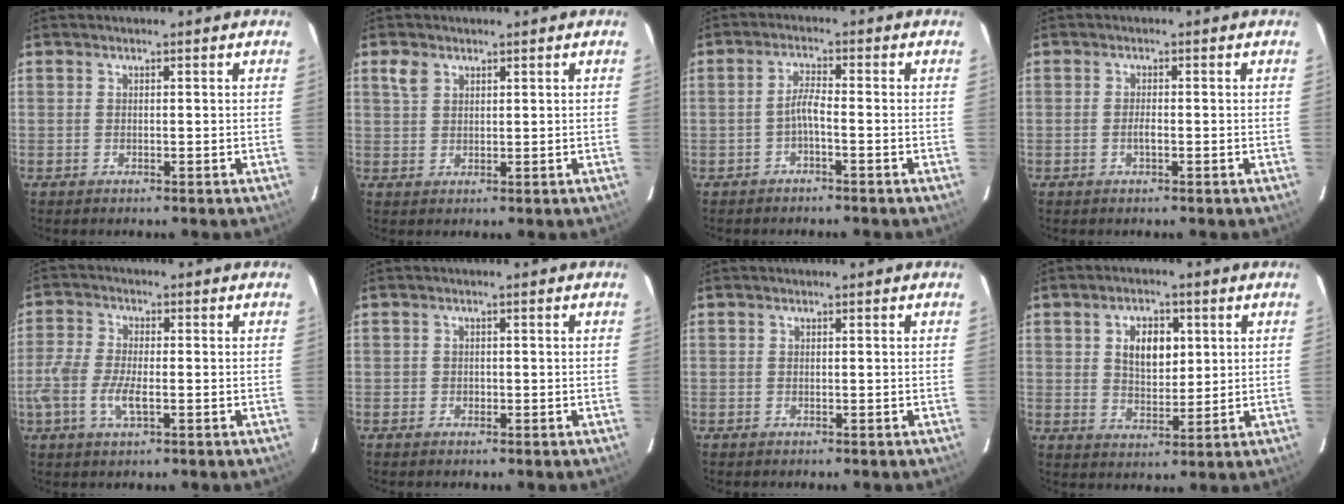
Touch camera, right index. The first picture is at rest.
{"total": 2.9, "force": [1.6, 2.0, 1.5], "torque": [-0.028, 0.007, 0.032]}
{"total": 2.6, "force": [-1.5, 0.2, 2.1], "torque": [-0.047, 0.007, -0.030]}
{"total": 1.4, "force": [-0.6, 0.5, 1.2], "torque": [-0.025, 0.002, -0.011]}
{"total": 6.3, "force": [-2.3, 2.4, 5.3], "torque": [-0.121, -0.002, -0.049]}
{"total": 1.2, "force": [-0.6, 1.0, 0.1], "torque": [0.000, 0.002, -0.008]}
{"total": 0.0}
{"total": 7.2, "force": [2.1, 4.3, 5.4], "torque": [-0.092, 0.010, 0.042]}